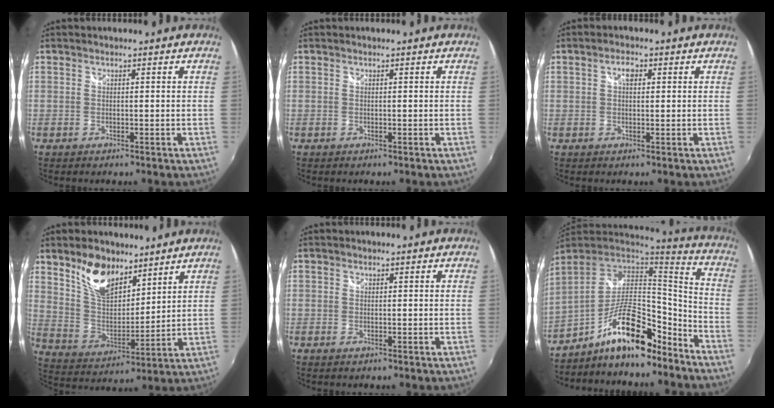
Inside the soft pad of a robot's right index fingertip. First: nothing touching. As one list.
[{"total": 0.0}, {"total": 2.3, "force": [0.7, 1.2, 1.8], "torque": [-0.030, 0.007, 0.009]}, {"total": 12.0, "force": [8.4, 6.0, 6.3], "torque": [-0.118, 0.002, 0.162]}, {"total": 0.0}, {"total": 18.5, "force": [-11.9, 6.2, 12.8], "torque": [-0.229, 0.010, -0.200]}]